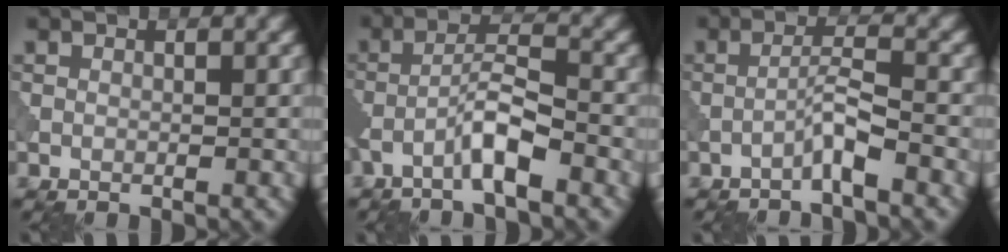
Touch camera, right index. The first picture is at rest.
{"total": 4.0, "force": [-2.1, 0.4, 3.3], "torque": [-0.063, 0.016, -0.050]}
{"total": 2.3, "force": [-1.4, -0.1, 1.7], "torque": [-0.036, 0.016, -0.033]}